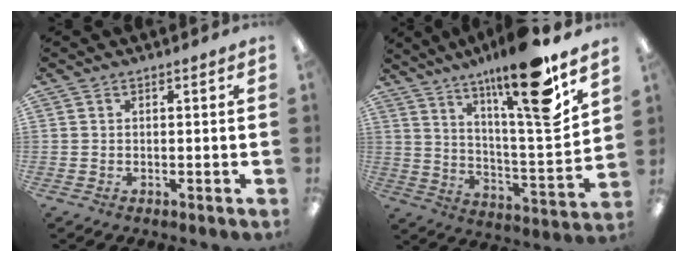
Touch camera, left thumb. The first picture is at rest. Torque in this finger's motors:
{"motor_torque": [2.71, 1.53, 1.79, -0.98, 0.31]}